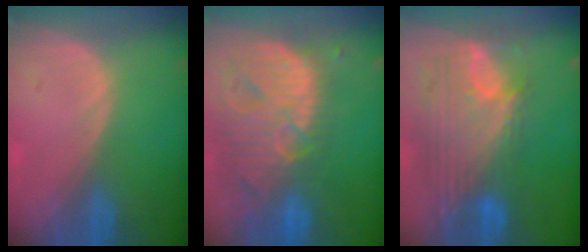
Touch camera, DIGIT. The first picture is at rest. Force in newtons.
{"total": 13.8, "press": 11.6, "slide": 7.4}
{"total": 12.1, "press": 10.2, "slide": 6.4}